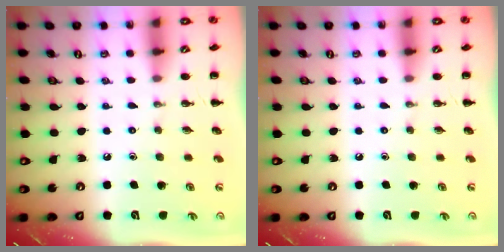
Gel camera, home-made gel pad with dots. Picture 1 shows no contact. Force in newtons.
{"total": 0.0}